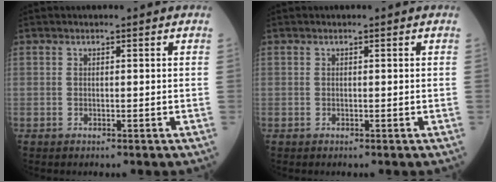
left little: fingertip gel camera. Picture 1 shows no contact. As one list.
[{"total": 0.0}]